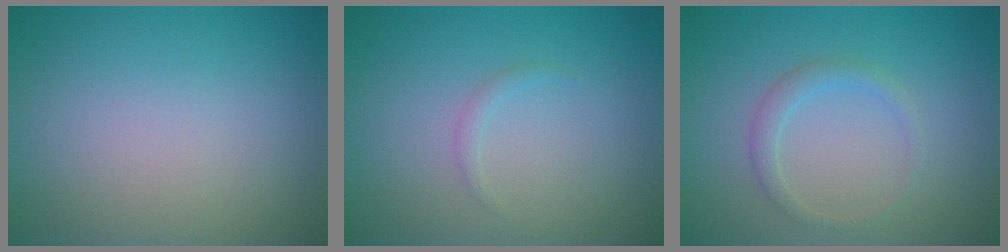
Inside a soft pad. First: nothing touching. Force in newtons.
{"total": 0.7, "press": 0.7, "slide": 0.1}
{"total": 1.5, "press": 1.5, "slide": 0.1}